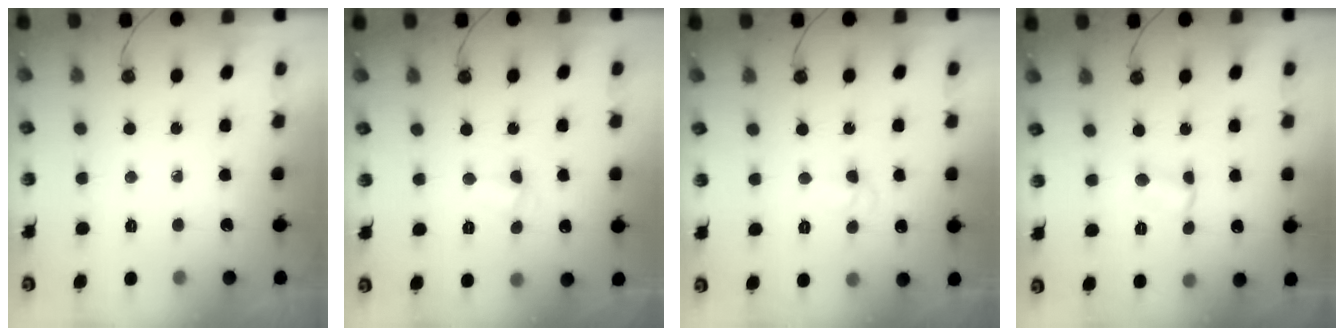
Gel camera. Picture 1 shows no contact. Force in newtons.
{"total": 2.9, "press": 2.8, "slide": 0.7}
{"total": 4.7, "press": 2.9, "slide": 3.7}
{"total": 2.5, "press": 2.5, "slide": 0.4}